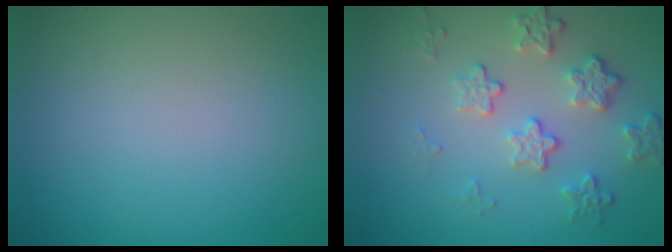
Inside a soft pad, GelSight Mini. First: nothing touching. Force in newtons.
{"total": 4.0, "press": 3.0, "slide": 2.6}